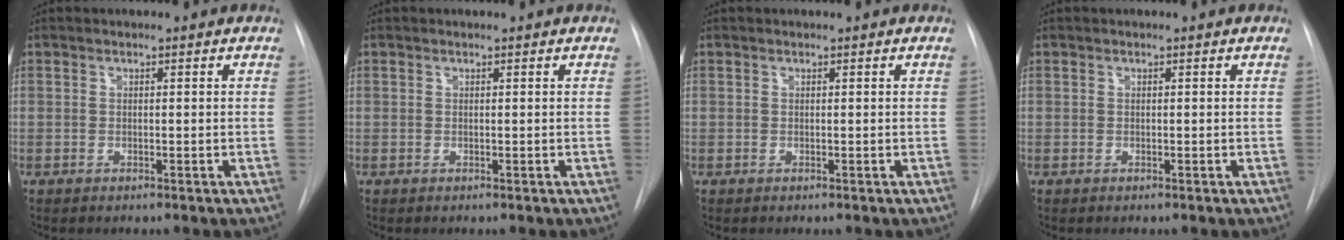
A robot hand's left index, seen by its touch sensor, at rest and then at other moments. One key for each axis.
{"total": 0.0}
{"total": 0.0}
{"total": 0.0}